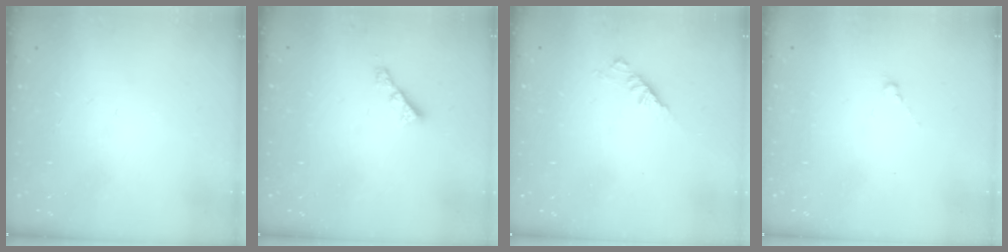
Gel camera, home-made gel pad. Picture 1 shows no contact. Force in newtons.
{"total": 2.4, "press": 2.4, "slide": 0.3}
{"total": 2.9, "press": 2.8, "slide": 0.7}
{"total": 0.0}